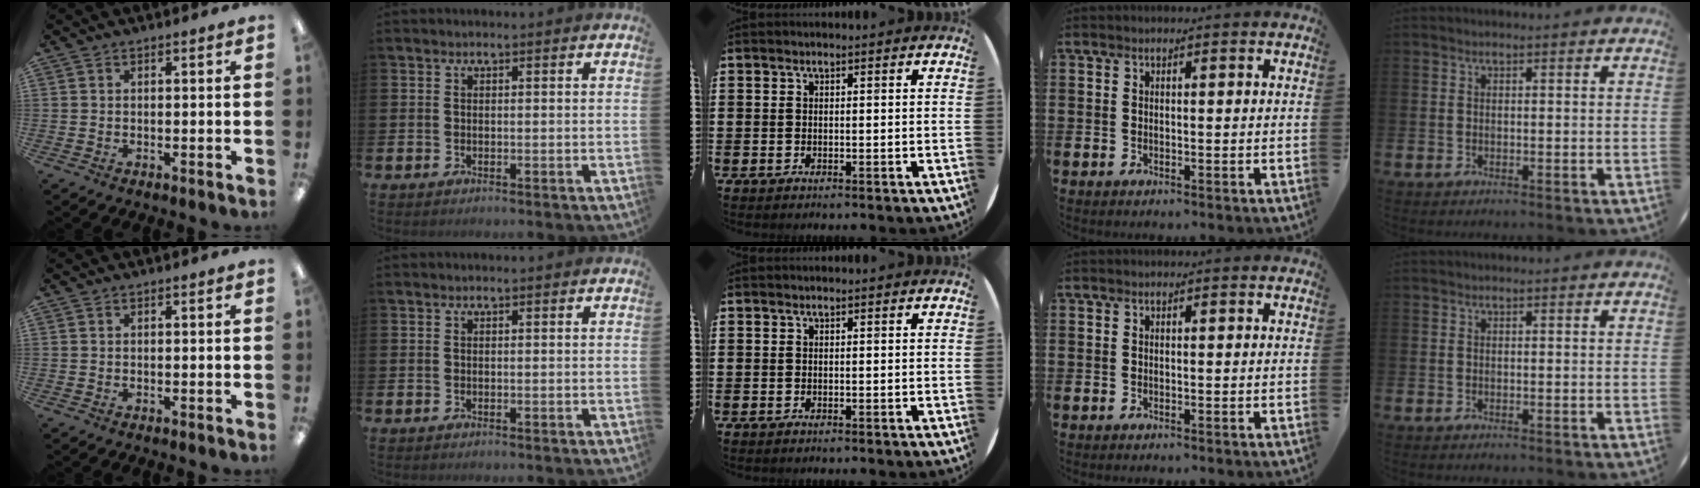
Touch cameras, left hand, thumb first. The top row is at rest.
{}